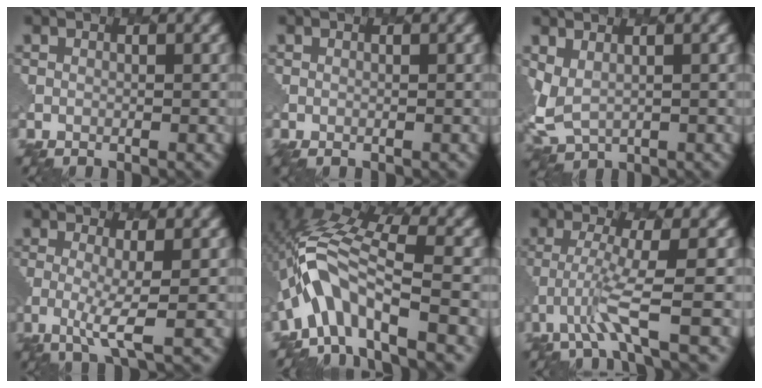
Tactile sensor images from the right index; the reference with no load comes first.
{"total": 1.2, "force": [-0.7, 0.5, 0.9], "torque": [-0.013, -0.005, -0.007]}
{"total": 3.1, "force": [1.2, 2.1, 1.9], "torque": [-0.057, -0.011, 0.032]}
{"total": 2.9, "force": [-0.3, 0.6, 2.8], "torque": [-0.061, -0.013, -0.009]}
{"total": 7.6, "force": [-3.5, 2.8, 6.2], "torque": [-0.118, 0.011, -0.073]}
{"total": 3.6, "force": [-1.6, 0.0, 3.2], "torque": [-0.073, -0.004, -0.040]}